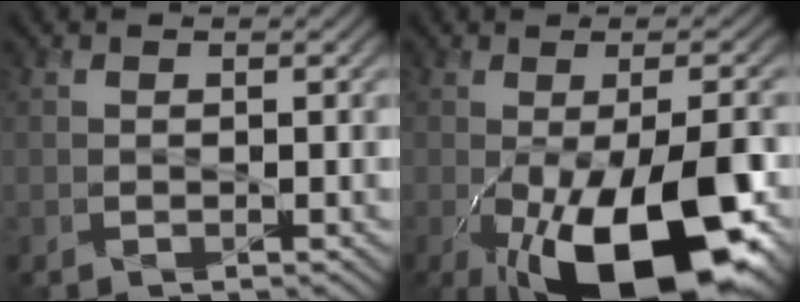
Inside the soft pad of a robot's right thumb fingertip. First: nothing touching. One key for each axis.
{"total": 18.5, "fx": -7.3, "fy": 7.1, "fz": 15.4, "tx": -0.230, "ty": -0.025, "tz": -0.101}